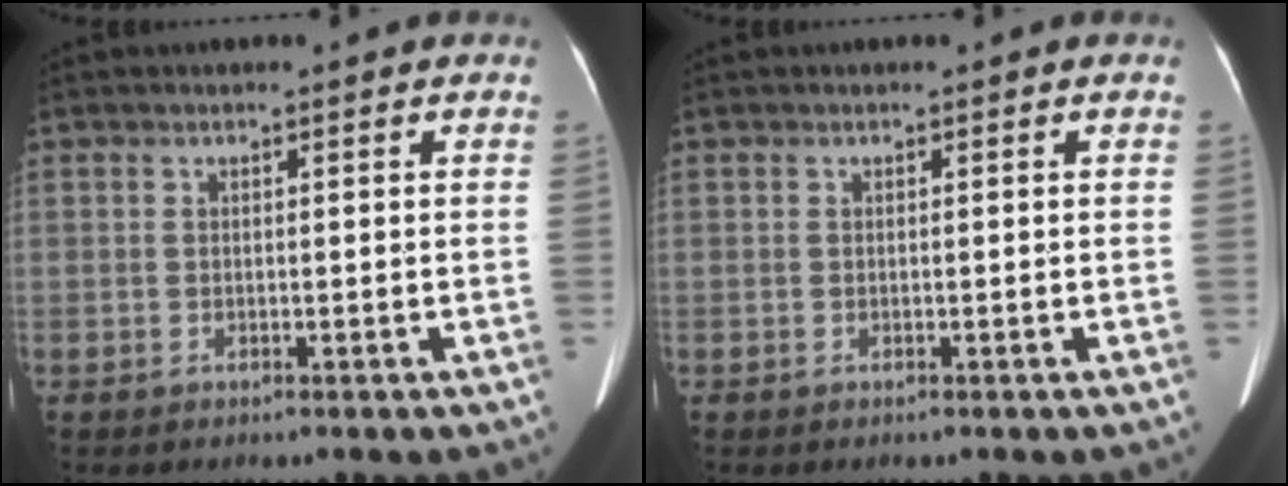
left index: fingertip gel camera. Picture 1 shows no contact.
{"total": 0.0}